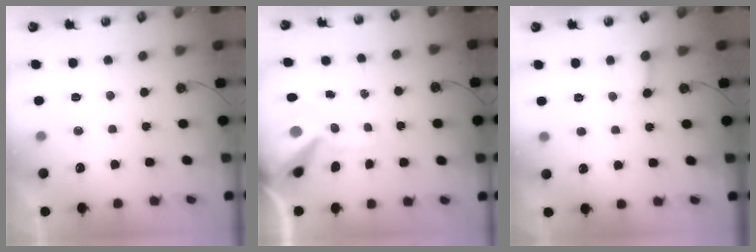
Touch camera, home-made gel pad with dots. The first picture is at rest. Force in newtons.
{"total": 13.8, "press": 13.6, "slide": 2.0}
{"total": 2.6, "press": 2.6, "slide": 0.4}